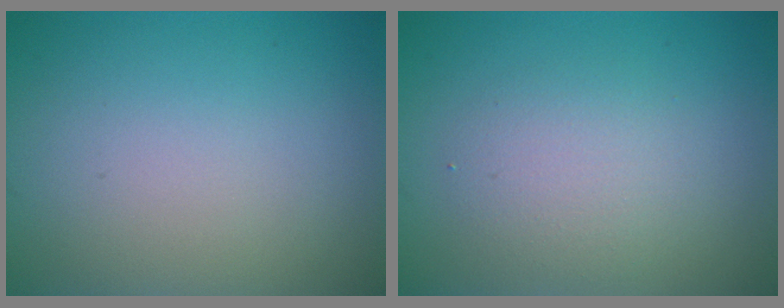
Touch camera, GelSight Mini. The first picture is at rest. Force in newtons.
{"total": 2.7, "press": 2.7, "slide": 0.0}